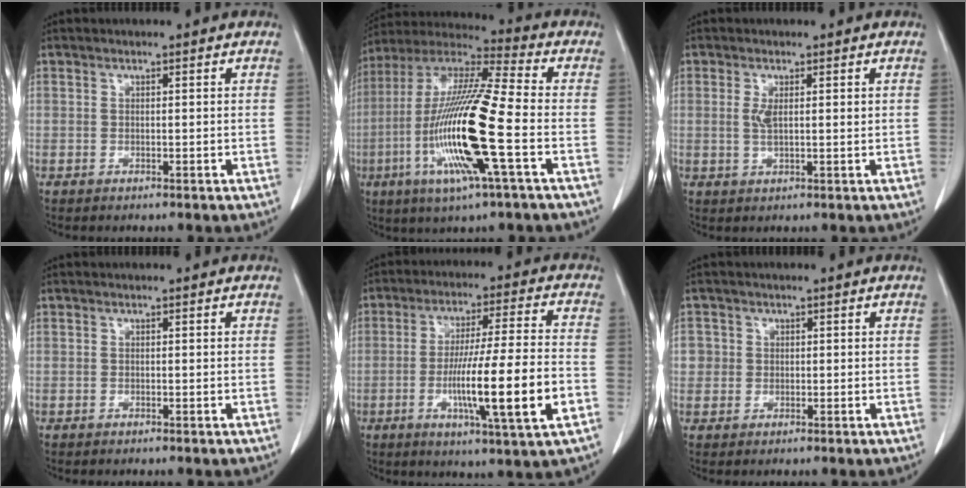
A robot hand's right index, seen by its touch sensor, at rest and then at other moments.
{"total": 19.2, "force": [-5.0, 0.8, 18.6], "torque": [-0.385, -0.016, -0.101]}
{"total": 2.6, "force": [0.6, 0.8, 2.4], "torque": [-0.046, 0.001, 0.015]}
{"total": 0.0}
{"total": 15.7, "force": [-4.4, 0.0, 15.0], "torque": [-0.261, -0.011, -0.071]}
{"total": 2.3, "force": [0.2, 2.3, 0.1], "torque": [0.016, 0.008, 0.004]}